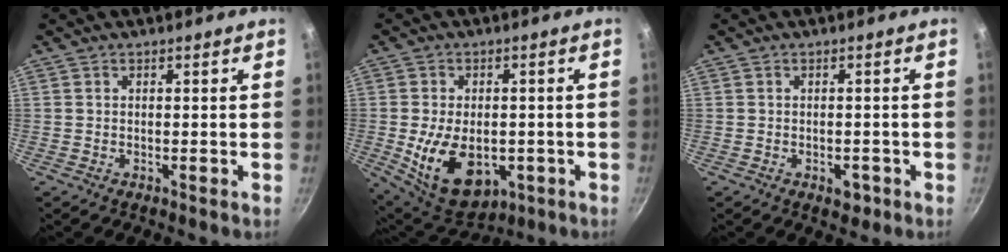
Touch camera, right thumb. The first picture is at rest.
{"total": 14.3, "force": [-3.0, 9.1, 10.5], "torque": [-0.156, -0.001, -0.026]}
{"total": 2.8, "force": [-1.3, 1.7, 1.7], "torque": [-0.015, 0.013, -0.009]}